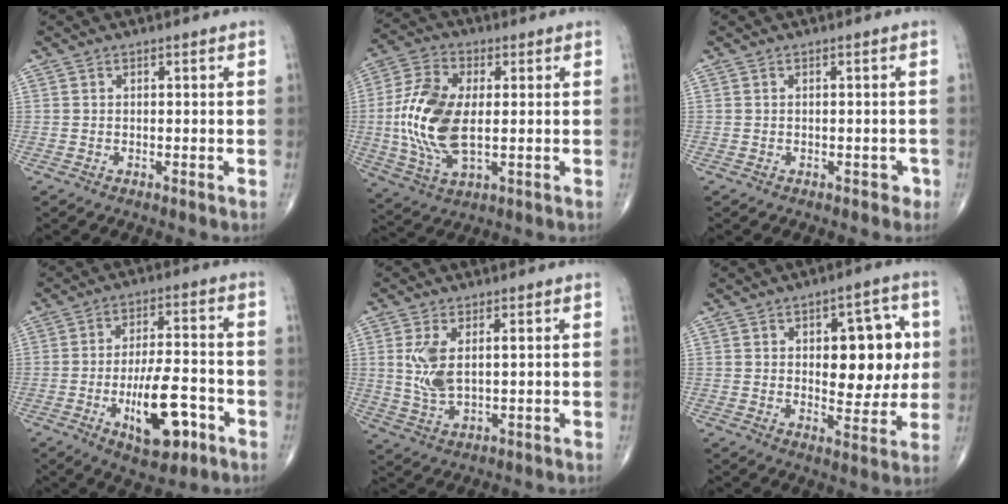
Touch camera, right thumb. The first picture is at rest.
{"total": 15.1, "force": [0.1, 7.8, 12.9], "torque": [-0.271, 0.000, 0.002]}
{"total": 1.4, "force": [-0.7, 1.0, 0.7], "torque": [0.001, 0.007, -0.008]}
{"total": 13.2, "force": [-5.0, 5.2, 11.0], "torque": [-0.168, 0.023, -0.074]}
{"total": 6.5, "force": [1.5, 2.8, 5.6], "torque": [-0.122, -0.010, 0.038]}
{"total": 13.2, "force": [2.1, 6.7, 11.1], "torque": [-0.096, -0.005, 0.032]}